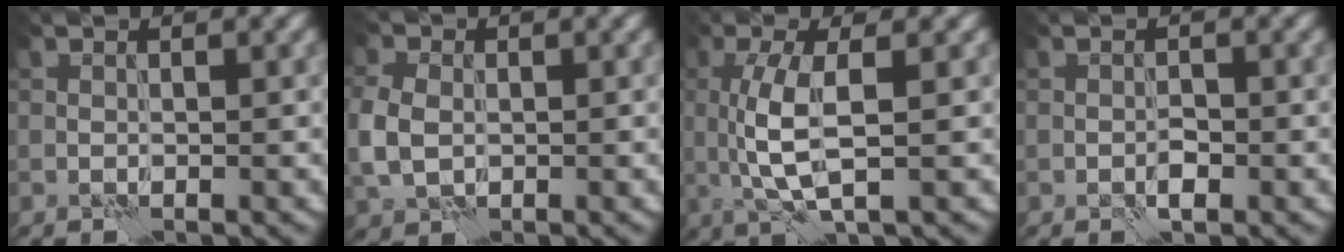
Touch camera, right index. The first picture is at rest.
{"total": 4.4, "force": [-0.5, 3.3, 2.9], "torque": [-0.081, 0.000, -0.009]}
{"total": 4.6, "force": [0.3, 1.2, 4.4], "torque": [-0.099, 0.002, 0.009]}
{"total": 1.2, "force": [-0.6, 0.5, 0.9], "torque": [-0.013, 0.002, -0.012]}